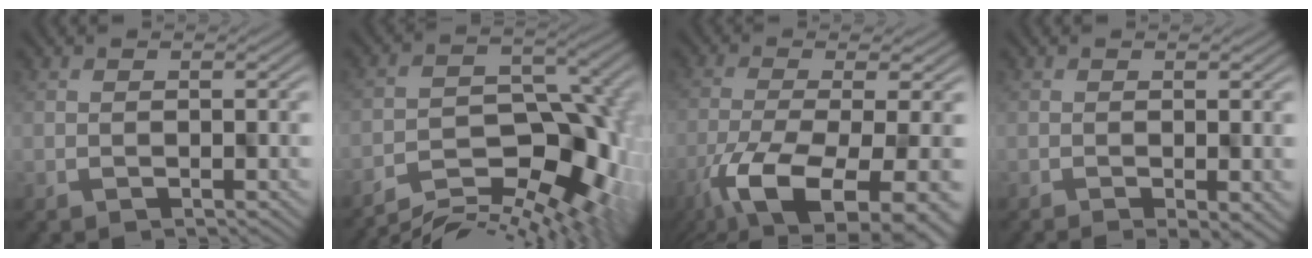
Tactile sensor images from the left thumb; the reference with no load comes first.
{"total": 9.8, "force": [-5.3, 4.6, 6.8], "torque": [-0.117, -0.014, -0.089]}
{"total": 12.6, "force": [-6.3, 4.5, 10.0], "torque": [-0.205, -0.036, -0.090]}
{"total": 2.2, "force": [-1.1, 0.4, 1.8], "torque": [-0.031, -0.002, -0.012]}